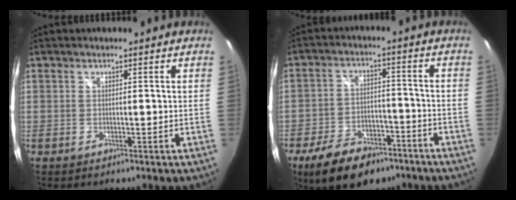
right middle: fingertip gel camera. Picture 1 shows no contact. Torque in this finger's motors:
{"motor_torque": [1.10, -1.03, 0.20, 0.14]}